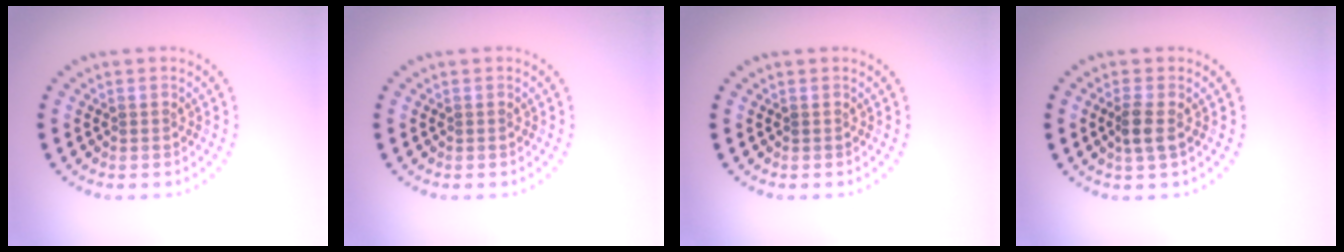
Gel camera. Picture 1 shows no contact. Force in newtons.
{"total": 0.0}
{"total": 0.0}
{"total": 1.9, "press": 1.6, "slide": 1.0}